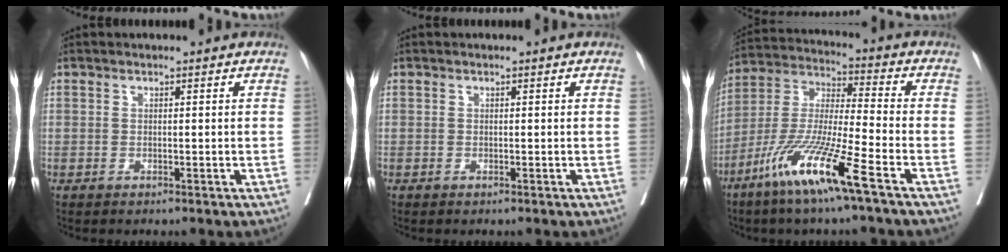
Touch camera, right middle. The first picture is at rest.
{"total": 0.0}
{"total": 13.7, "force": [-7.7, 0.8, 11.3], "torque": [-0.232, -0.027, -0.152]}